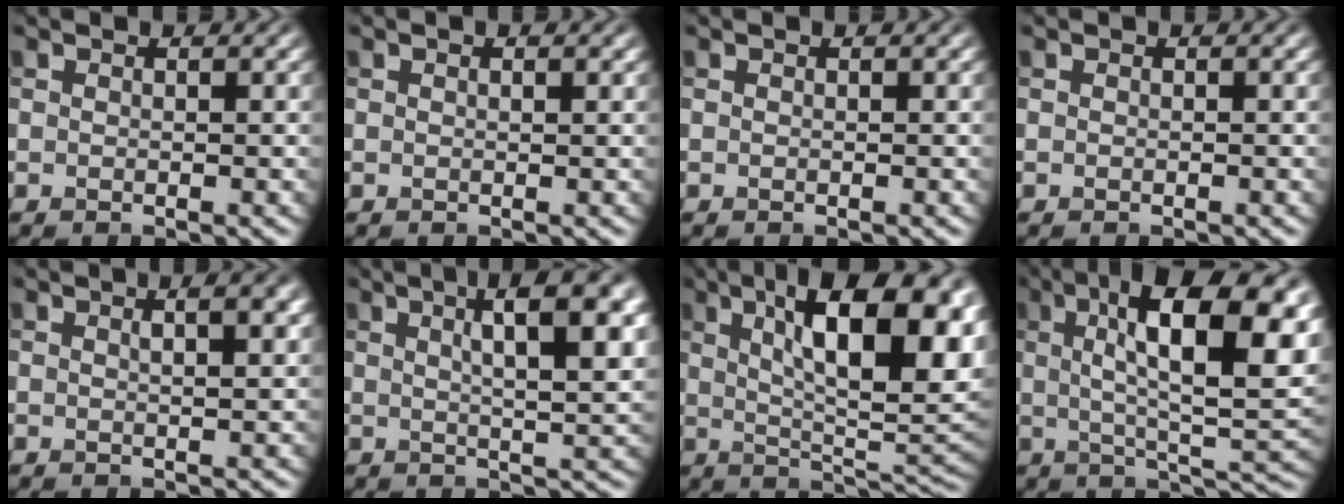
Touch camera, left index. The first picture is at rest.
{"total": 0.5, "force": [0.0, 0.2, 0.5], "torque": [0.003, 0.003, -0.004]}
{"total": 0.0}
{"total": 0.5, "force": [-0.4, -0.2, -0.3], "torque": [0.000, -0.001, -0.002]}
{"total": 3.2, "force": [0.9, 1.3, 2.9], "torque": [-0.012, 0.016, 0.002]}
{"total": 7.5, "force": [1.9, 1.7, 7.1], "torque": [-0.086, 0.013, 0.041]}
{"total": 14.8, "force": [4.4, 5.3, 13.1], "torque": [-0.177, 0.012, 0.080]}
{"total": 13.7, "force": [3.6, 4.0, 12.5], "torque": [-0.192, 0.008, 0.072]}